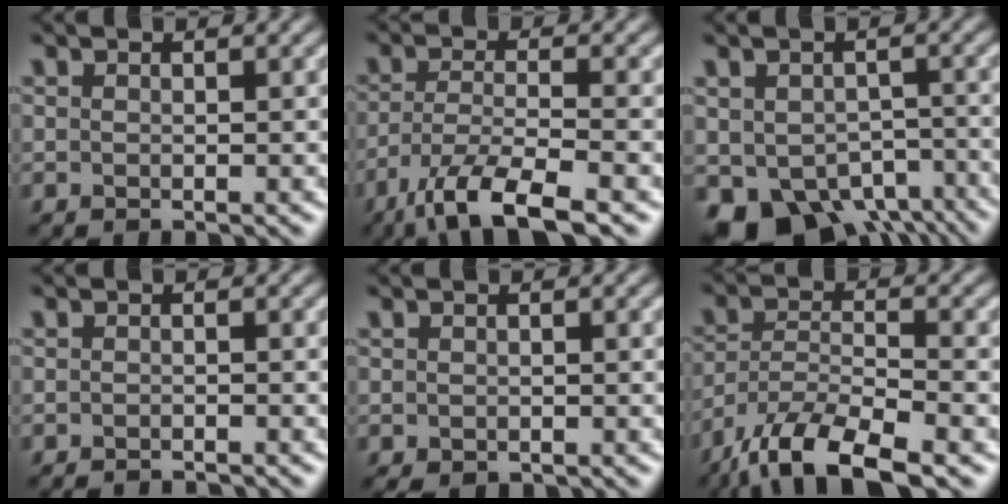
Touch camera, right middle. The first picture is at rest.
{"total": 7.0, "force": [-5.0, 1.6, 4.6], "torque": [-0.089, -0.007, -0.097]}
{"total": 8.5, "force": [-4.7, 5.5, 4.3], "torque": [-0.071, -0.028, -0.061]}
{"total": 0.9, "force": [-0.8, 0.0, 0.3], "torque": [-0.002, -0.004, -0.012]}
{"total": 0.7, "force": [-0.4, 0.4, 0.4], "torque": [-0.012, -0.002, -0.003]}
{"total": 9.4, "force": [-7.2, 2.7, 5.4], "torque": [-0.101, -0.007, -0.140]}